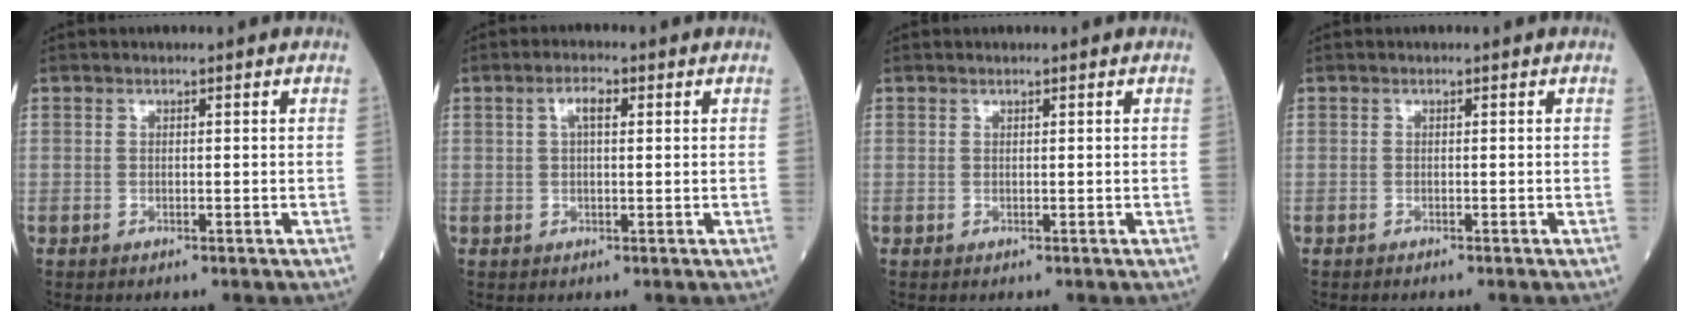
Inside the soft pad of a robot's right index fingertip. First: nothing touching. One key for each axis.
{"total": 2.6, "fx": 0.9, "fy": 0.8, "fz": 2.3, "tx": -0.048, "ty": 0.010, "tz": 0.020}
{"total": 0.0}
{"total": 0.8, "fx": -0.7, "fy": -0.1, "fz": 0.4, "tx": 0.000, "ty": 0.002, "tz": -0.007}